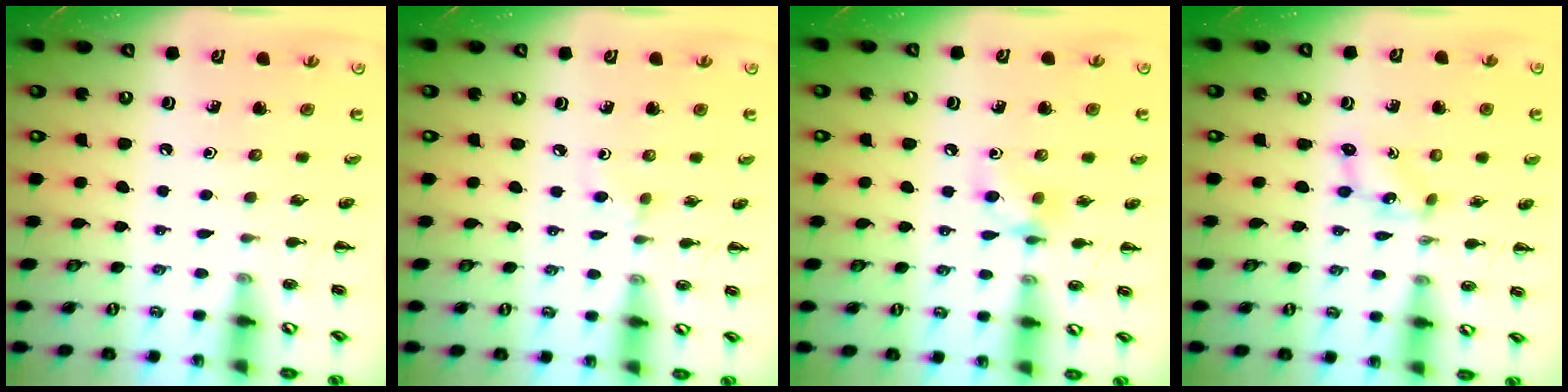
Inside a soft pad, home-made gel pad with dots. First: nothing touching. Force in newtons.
{"total": 2.7, "press": 2.5, "slide": 1.0}
{"total": 6.5, "press": 6.5, "slide": 0.6}
{"total": 1.7, "press": 1.6, "slide": 0.6}